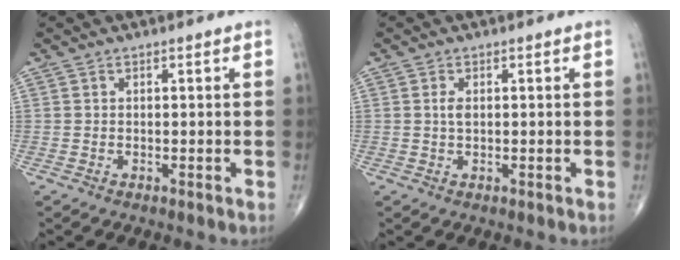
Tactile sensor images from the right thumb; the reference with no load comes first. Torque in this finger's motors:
{"motor_torque": [0.25, 0.74, 0.13, -0.07, 0.13]}